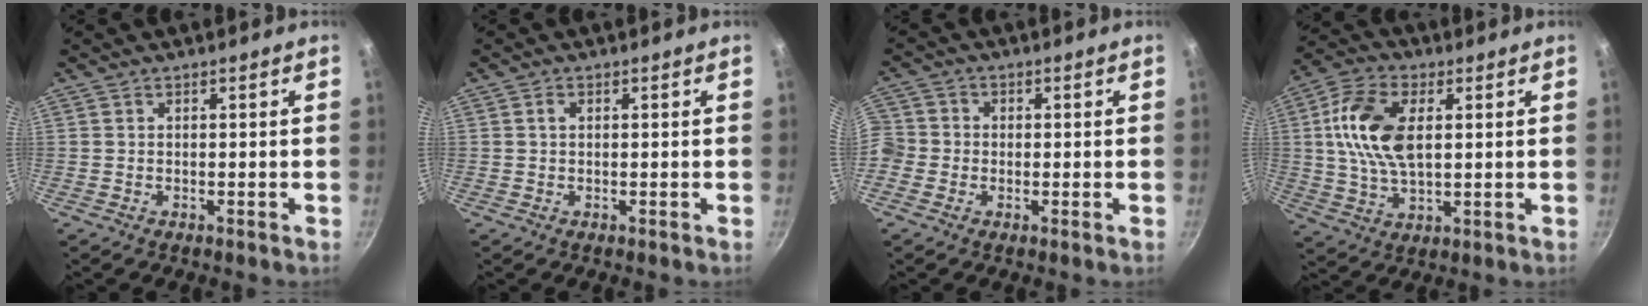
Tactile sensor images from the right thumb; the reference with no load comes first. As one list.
[{"total": 1.2, "force": [0.4, 0.8, 0.8], "torque": [-0.013, 0.004, 0.005]}, {"total": 6.8, "force": [-1.1, 6.3, 2.3], "torque": [-0.047, 0.020, -0.034]}, {"total": 13.4, "force": [2.5, 7.6, 10.7], "torque": [-0.198, 0.006, 0.041]}]